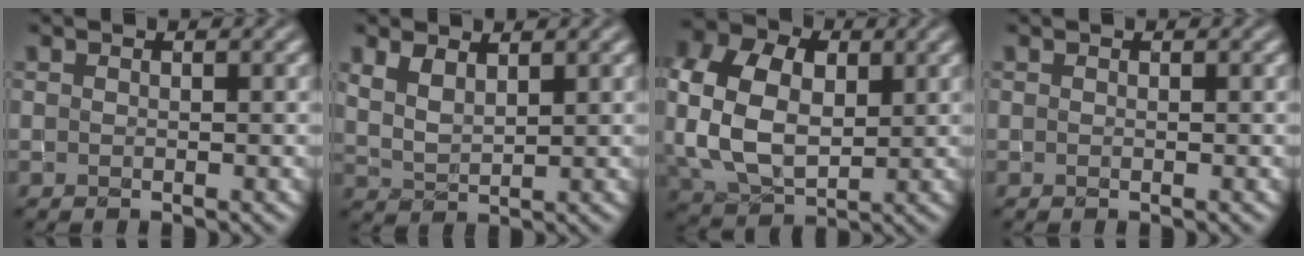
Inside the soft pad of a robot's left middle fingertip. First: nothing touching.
{"total": 2.6, "force": [1.7, 1.1, 1.6], "torque": [-0.041, -0.003, 0.037]}
{"total": 10.7, "force": [1.0, 7.4, 7.6], "torque": [-0.189, 0.005, 0.023]}
{"total": 0.0}